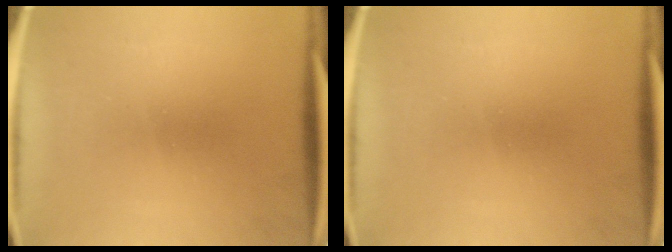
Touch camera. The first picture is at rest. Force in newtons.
{"total": 0.0}